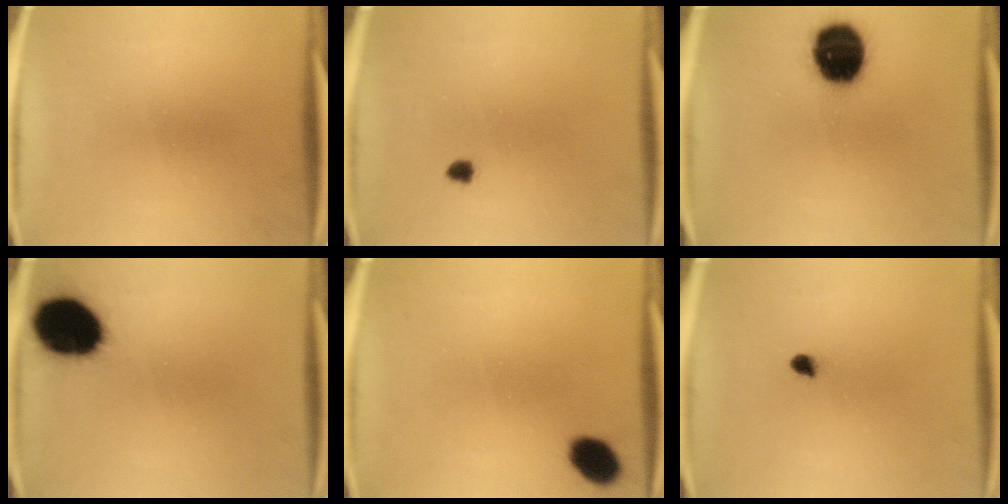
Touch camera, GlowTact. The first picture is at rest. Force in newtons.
{"total": 1.1}
{"total": 16.3}
{"total": 17.8}
{"total": 6.2}
{"total": 1.8}